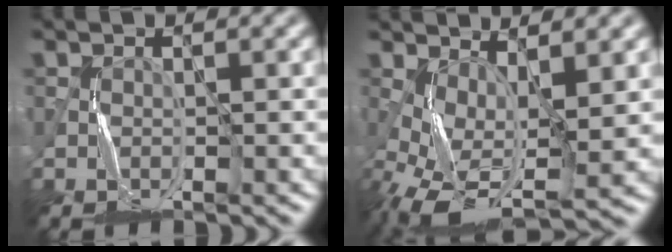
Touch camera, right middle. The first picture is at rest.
{"total": 6.6, "force": [-1.1, 2.9, 5.9], "torque": [-0.127, -0.002, -0.020]}